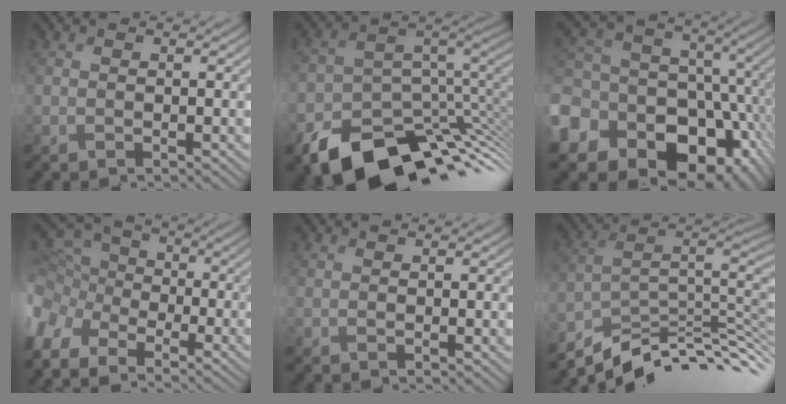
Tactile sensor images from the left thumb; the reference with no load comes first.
{"total": 14.1, "force": [-6.6, 9.5, 8.0], "torque": [-0.167, -0.037, -0.099]}
{"total": 20.2, "force": [-6.9, 16.1, 10.0], "torque": [-0.242, -0.029, -0.110]}
{"total": 11.2, "force": [-6.4, 7.6, 5.2], "torque": [-0.164, -0.017, -0.097]}
{"total": 0.0}
{"total": 11.3, "force": [-6.8, 4.0, 8.1], "torque": [-0.147, 0.000, -0.118]}